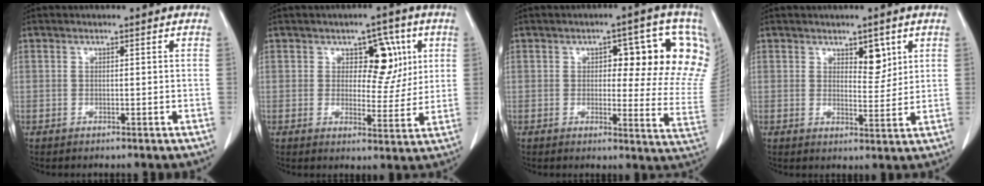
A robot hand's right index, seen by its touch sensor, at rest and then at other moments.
{"total": 7.2, "force": [2.4, 4.2, 5.3], "torque": [-0.057, 0.011, 0.036]}
{"total": 15.0, "force": [4.8, 5.0, 13.3], "torque": [-0.151, 0.008, 0.052]}
{"total": 3.9, "force": [2.1, 1.8, 2.7], "torque": [-0.035, -0.006, 0.034]}